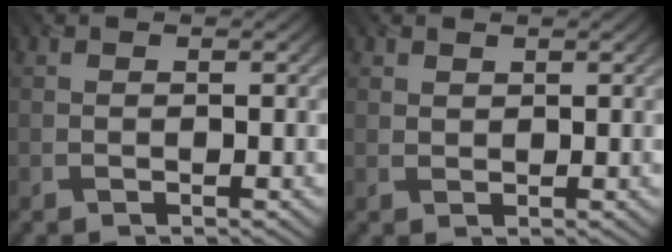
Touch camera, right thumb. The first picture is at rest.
{"total": 1.0, "force": [0.8, 0.5, 0.2], "torque": [-0.005, -0.001, 0.019]}